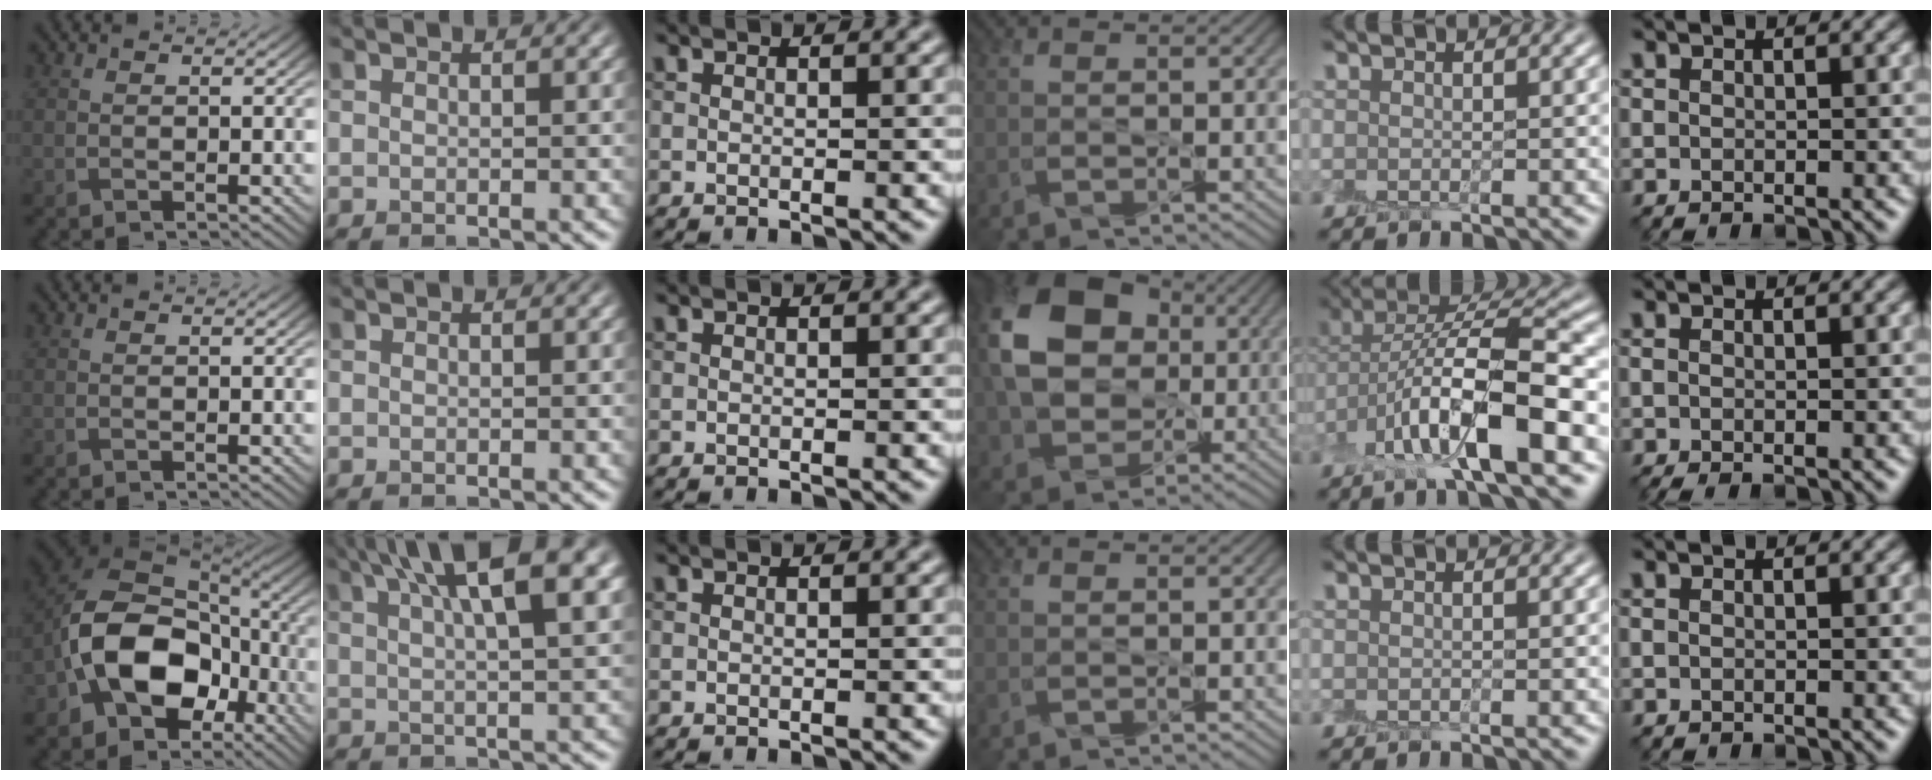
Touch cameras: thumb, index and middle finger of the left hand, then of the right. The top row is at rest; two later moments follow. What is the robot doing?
{"motion": "peel", "object": "shipping label"}